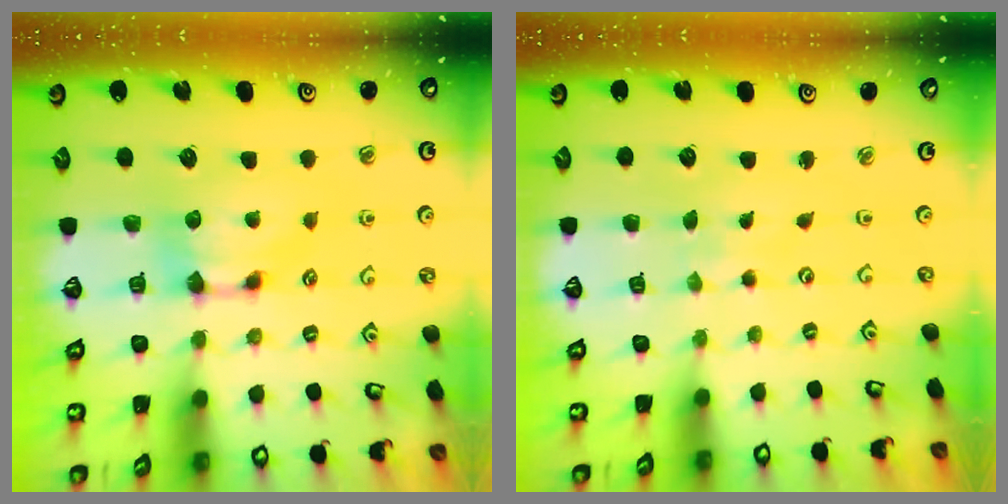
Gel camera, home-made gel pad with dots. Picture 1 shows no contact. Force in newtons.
{"total": 4.7, "press": 4.7, "slide": 0.2}